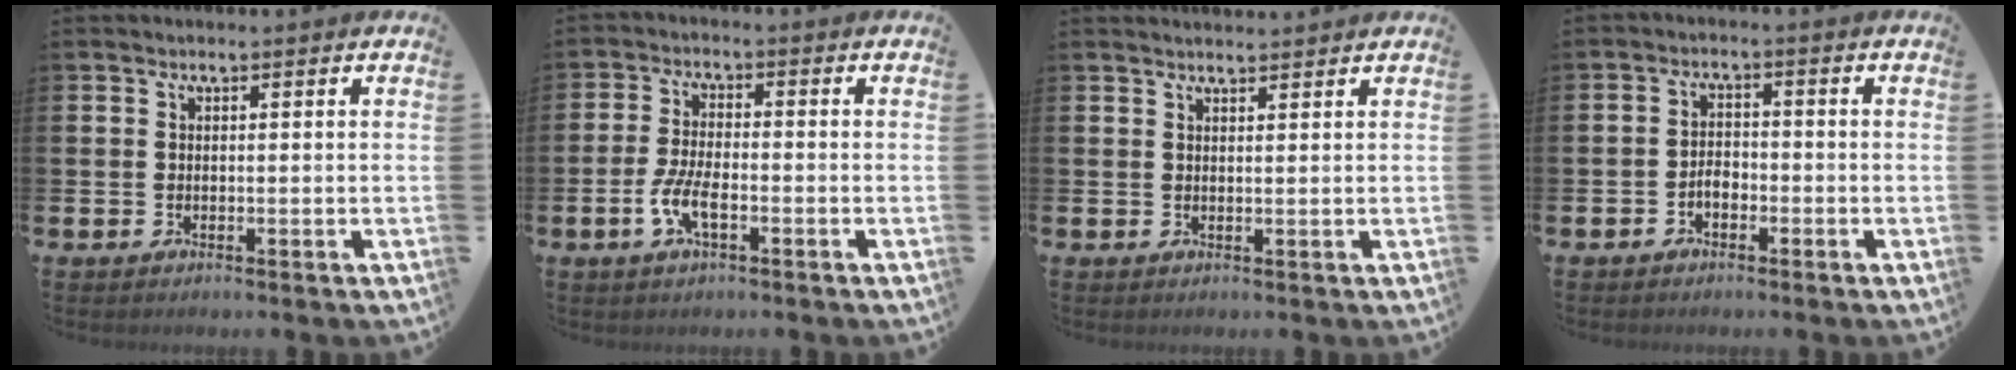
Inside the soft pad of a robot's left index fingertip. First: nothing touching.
{"total": 4.7, "force": [-1.9, 1.7, 4.0], "torque": [-0.078, 0.003, -0.037]}
{"total": 1.6, "force": [1.6, 0.0, 0.1], "torque": [0.013, -0.011, 0.026]}
{"total": 2.1, "force": [-1.2, 1.3, 1.1], "torque": [-0.015, 0.003, -0.028]}